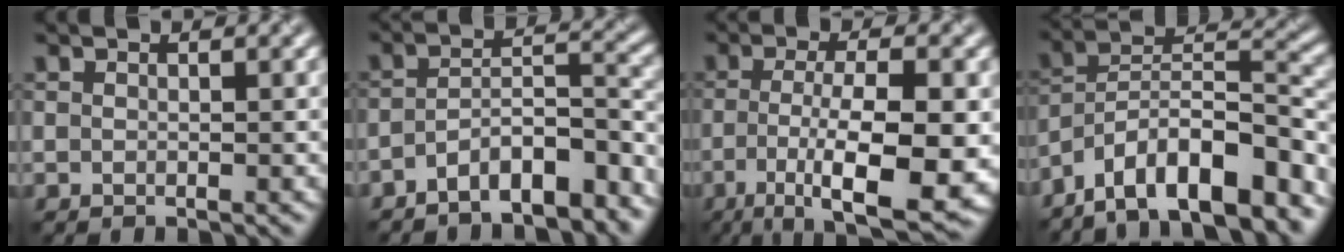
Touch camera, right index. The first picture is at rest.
{"total": 6.4, "force": [-4.4, 2.1, 4.1], "torque": [-0.063, 0.005, -0.077]}
{"total": 10.0, "force": [-3.0, 2.6, 9.2], "torque": [-0.158, -0.011, -0.043]}
{"total": 12.0, "force": [-9.0, 3.3, 7.3], "torque": [-0.113, 0.026, -0.154]}